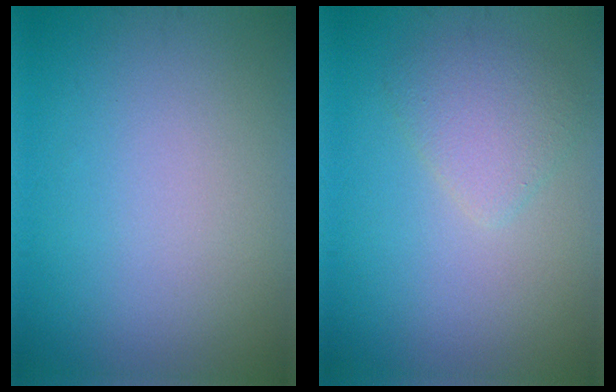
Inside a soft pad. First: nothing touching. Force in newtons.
{"total": 2.5, "press": 2.5, "slide": 0.2}